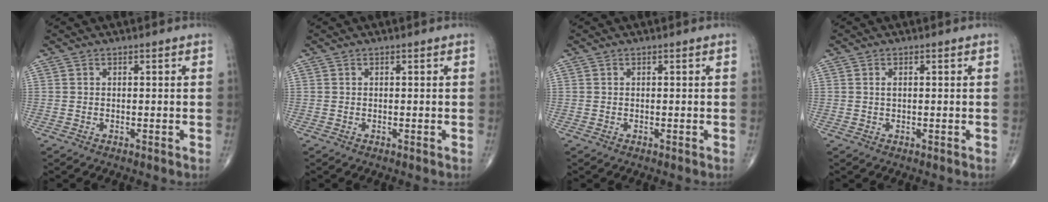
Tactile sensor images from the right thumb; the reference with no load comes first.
{"total": 0.0}
{"total": 0.0}
{"total": 0.8, "force": [0.1, 0.3, 0.7], "torque": [-0.010, 0.004, 0.002]}